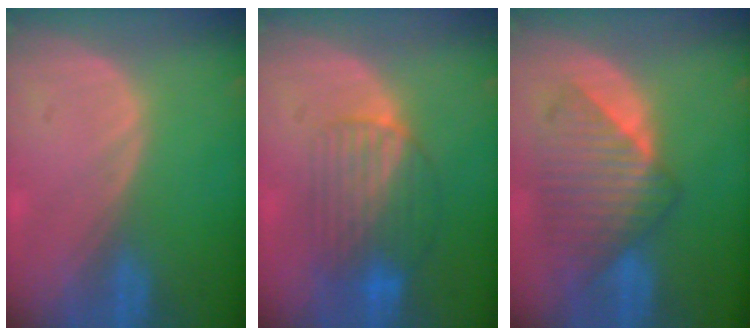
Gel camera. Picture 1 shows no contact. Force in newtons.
{"total": 8.0, "press": 7.6, "slide": 2.7}
{"total": 8.6, "press": 8.2, "slide": 2.6}